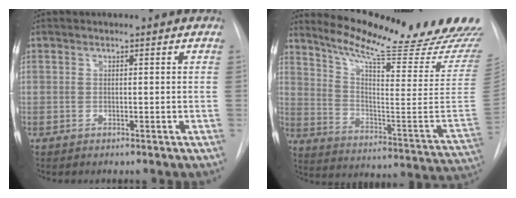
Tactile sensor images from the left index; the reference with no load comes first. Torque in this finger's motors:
{"motor_torque": [0.85, -1.29, 0.05, 0.00]}